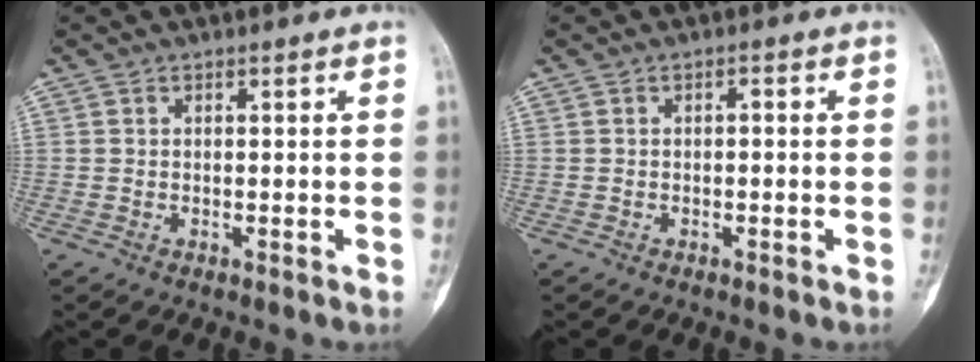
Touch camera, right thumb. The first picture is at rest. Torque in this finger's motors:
{"motor_torque": [-0.32, 0.08, 0.10, -0.10, -0.01]}